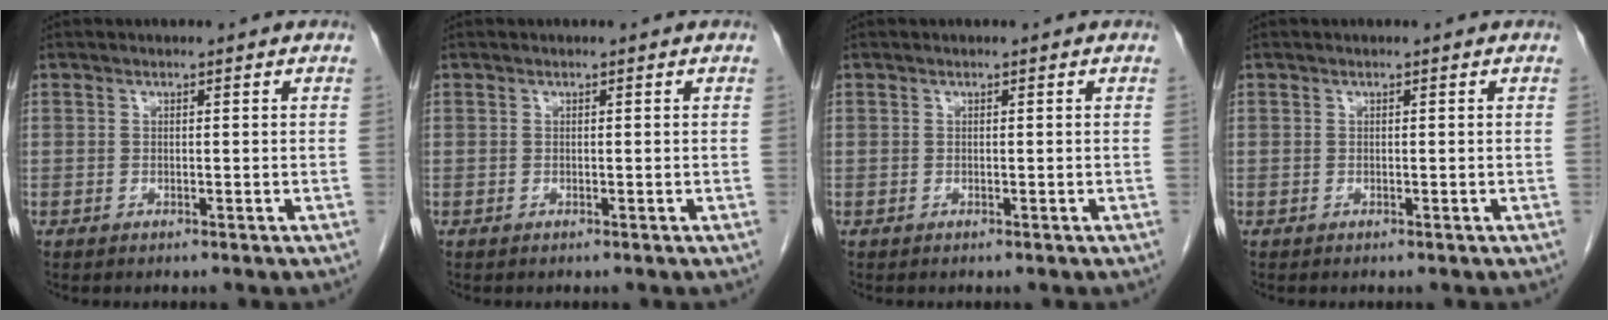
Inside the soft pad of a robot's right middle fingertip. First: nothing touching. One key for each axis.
{"total": 0.0}
{"total": 0.0}
{"total": 0.0}